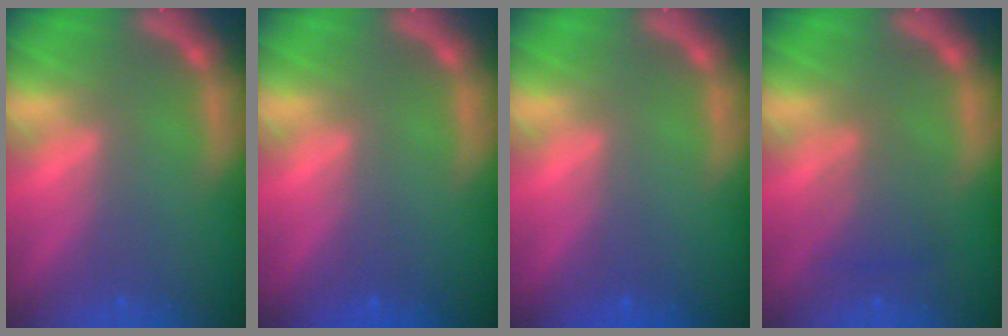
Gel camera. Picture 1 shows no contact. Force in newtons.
{"total": 0.0}
{"total": 0.0}
{"total": 3.0}